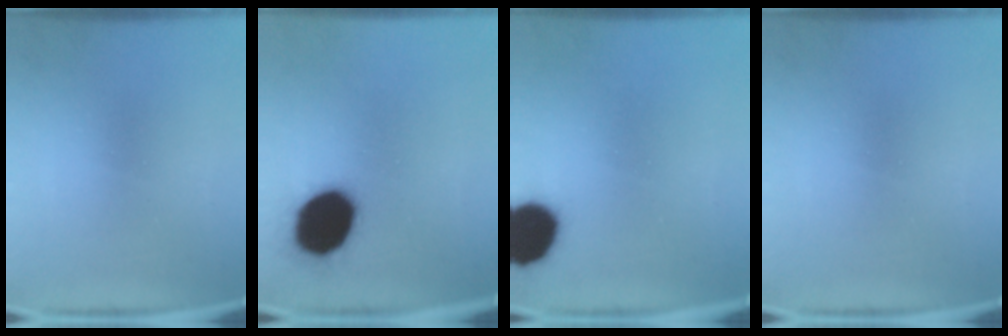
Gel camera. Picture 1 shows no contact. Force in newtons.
{"total": 19.1}
{"total": 14.8}
{"total": 0.0}